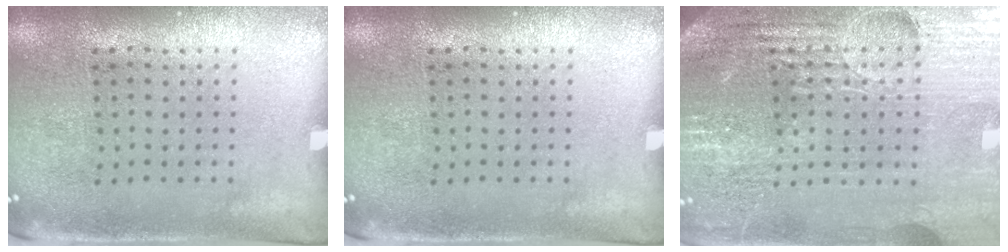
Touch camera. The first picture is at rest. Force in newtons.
{"total": 0.0}
{"total": 5.5, "press": 5.0, "slide": 2.3}